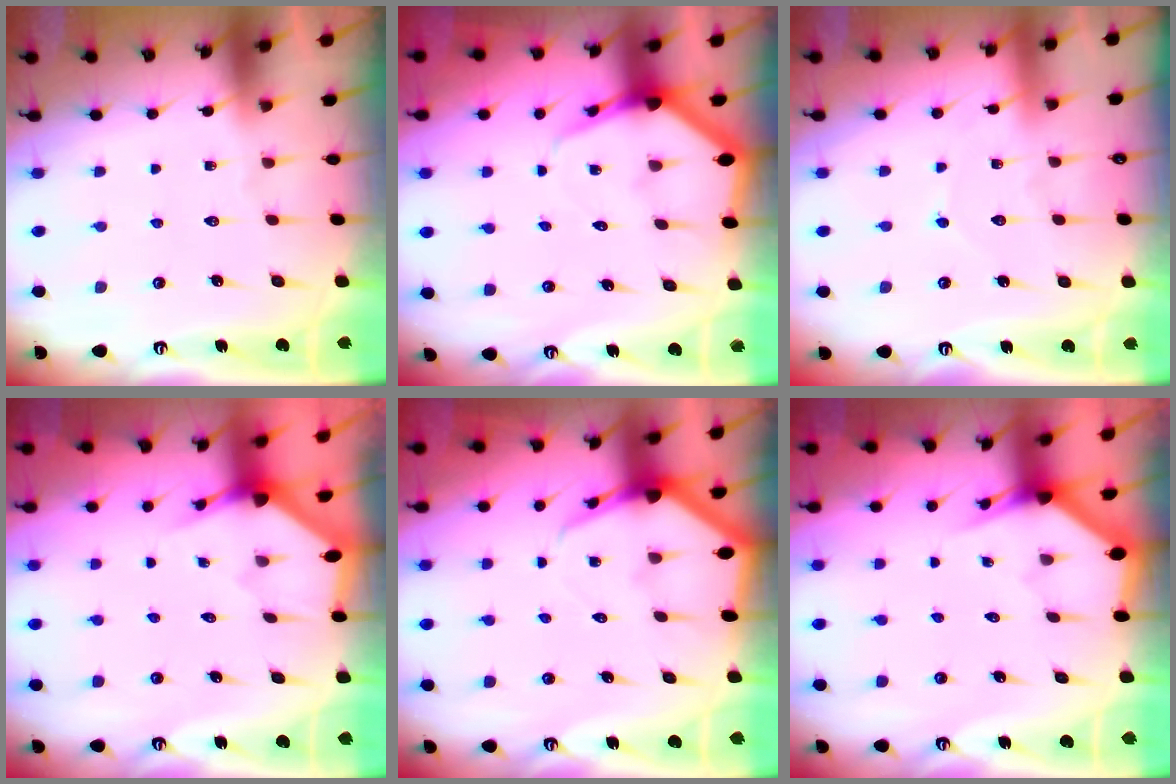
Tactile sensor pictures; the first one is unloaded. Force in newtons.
{"total": 5.1, "press": 5.0, "slide": 0.5}
{"total": 4.4, "press": 4.4, "slide": 0.0}
{"total": 2.6, "press": 2.6, "slide": 0.2}
{"total": 5.0, "press": 5.0, "slide": 0.6}
{"total": 3.0, "press": 3.0, "slide": 0.1}